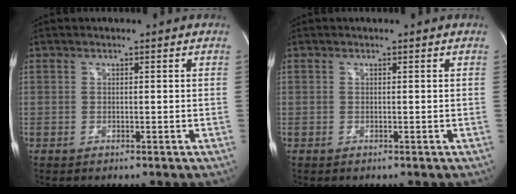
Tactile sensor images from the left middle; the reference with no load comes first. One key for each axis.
{"total": 0.0}